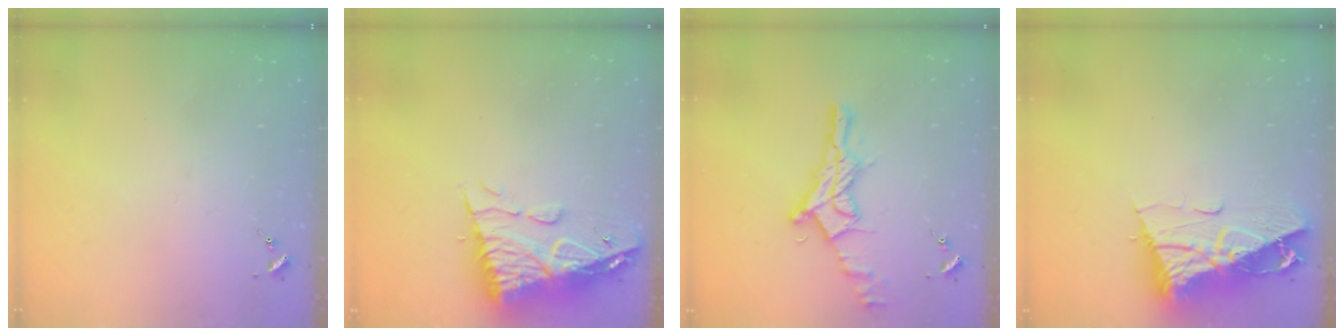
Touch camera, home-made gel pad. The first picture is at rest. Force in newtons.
{"total": 13.2, "press": 13.1, "slide": 1.4}
{"total": 15.5, "press": 15.5, "slide": 1.2}
{"total": 12.1, "press": 12.0, "slide": 1.2}